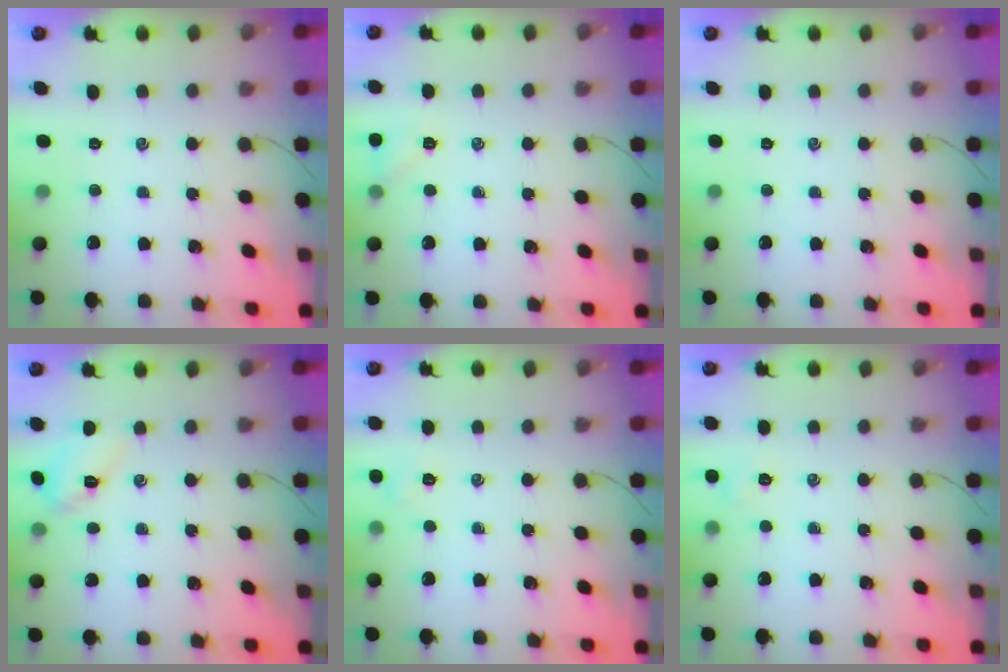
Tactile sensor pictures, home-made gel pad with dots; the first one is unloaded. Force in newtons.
{"total": 5.9, "press": 5.6, "slide": 1.7}
{"total": 0.0}
{"total": 4.5, "press": 4.4, "slide": 0.9}
{"total": 3.5, "press": 3.3, "slide": 1.0}
{"total": 3.5, "press": 3.3, "slide": 1.0}